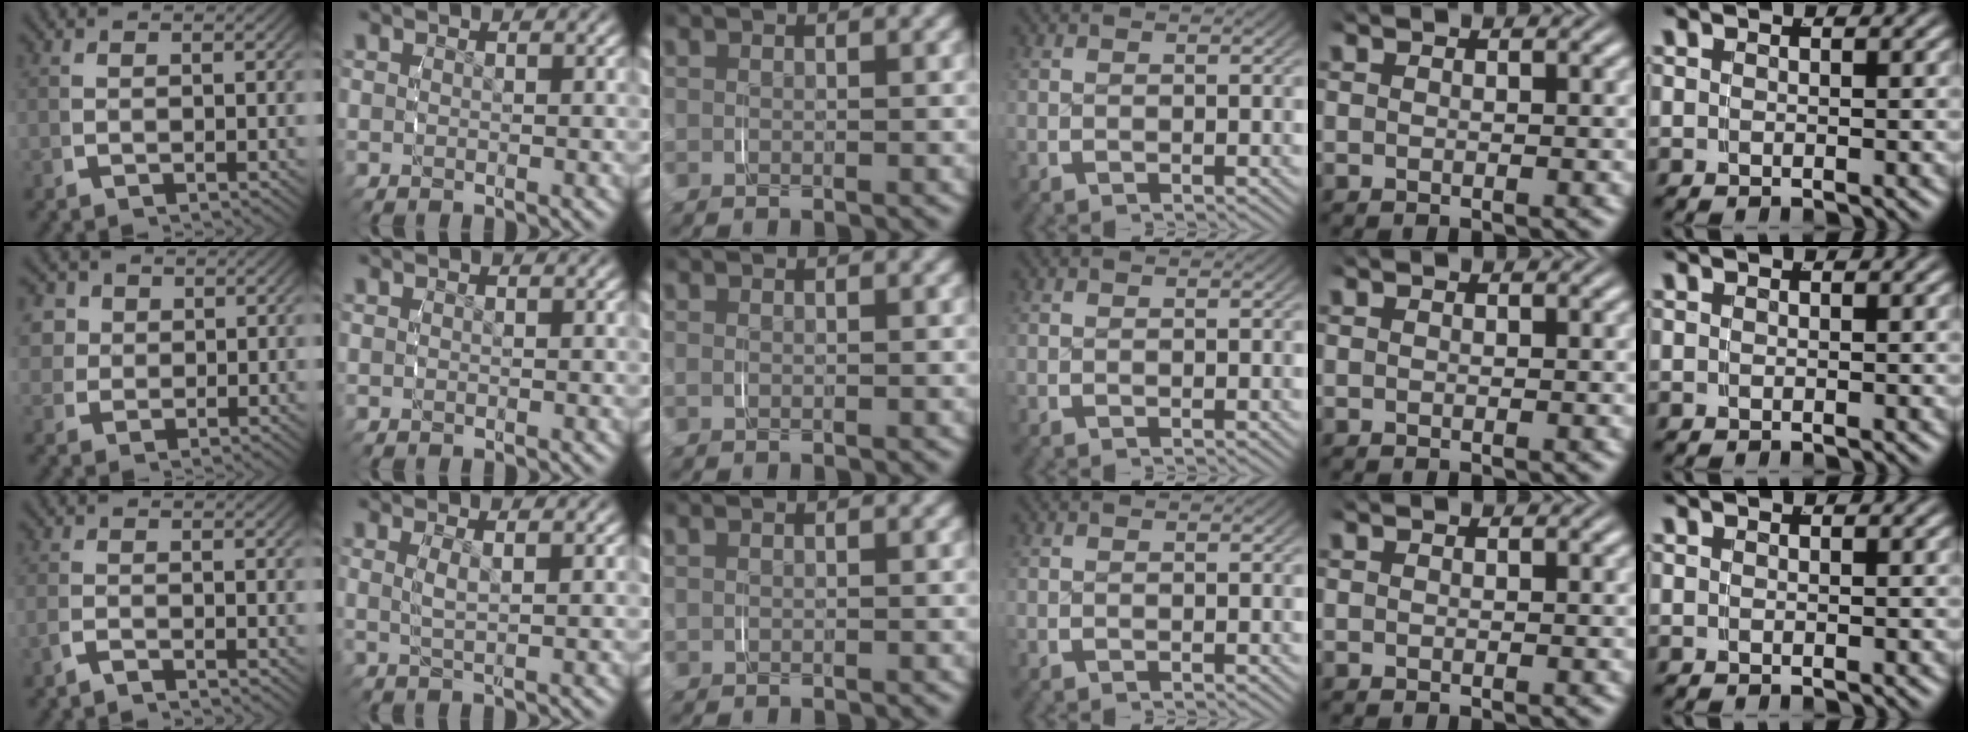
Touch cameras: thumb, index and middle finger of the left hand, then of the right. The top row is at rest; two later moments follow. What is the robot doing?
{"motion": "grasp_and_lifting", "object": "paper"}